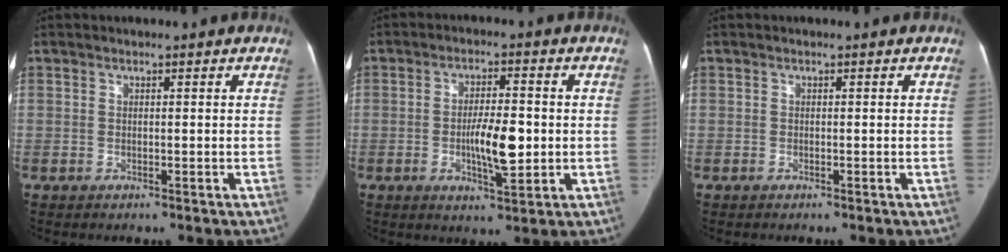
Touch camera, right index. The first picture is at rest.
{"total": 8.0, "force": [-0.9, 2.3, 7.6], "torque": [-0.134, 0.003, -0.014]}
{"total": 0.5, "force": [-0.3, 0.4, 0.0], "torque": [0.000, 0.005, -0.006]}